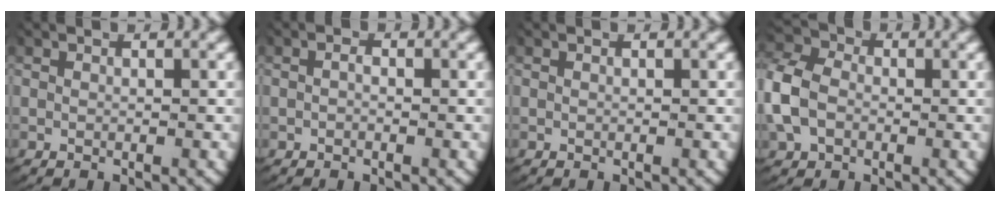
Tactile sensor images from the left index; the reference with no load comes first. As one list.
[{"total": 0.7, "force": [-0.2, 0.4, 0.6], "torque": [-0.014, -0.003, -0.001]}, {"total": 0.0}, {"total": 5.5, "force": [-0.1, 4.8, 2.8], "torque": [-0.077, 0.000, -0.007]}]